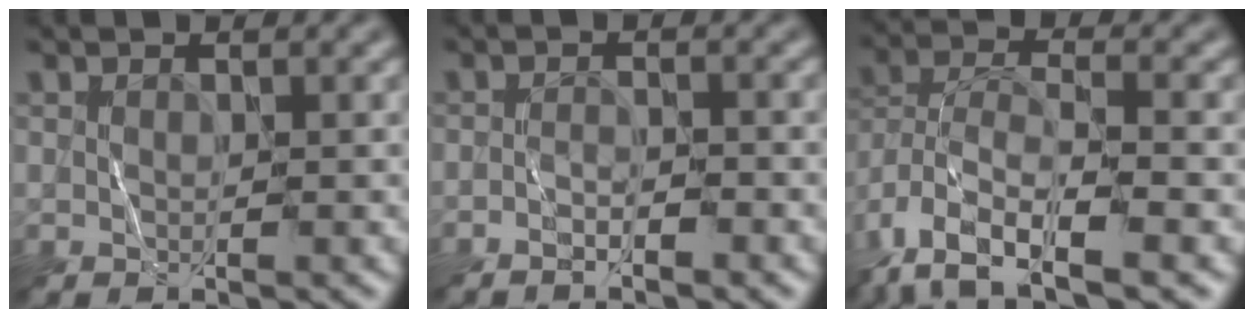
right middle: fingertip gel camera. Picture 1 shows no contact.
{"total": 1.2, "force": [-1.1, 0.0, 0.5], "torque": [-0.012, 0.007, -0.023]}
{"total": 10.2, "force": [-6.1, 3.8, 7.2], "torque": [-0.149, -0.010, -0.119]}